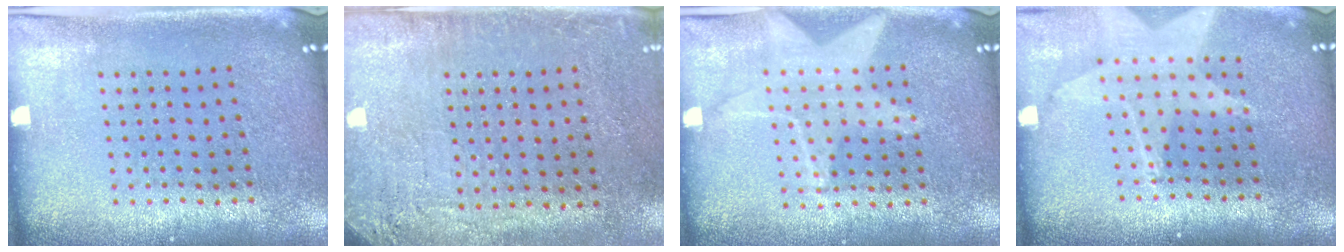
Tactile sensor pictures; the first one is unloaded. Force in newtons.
{"total": 2.8, "press": 2.5, "slide": 1.1}
{"total": 1.4, "press": 1.4, "slide": 0.4}
{"total": 1.7, "press": 1.5, "slide": 0.7}